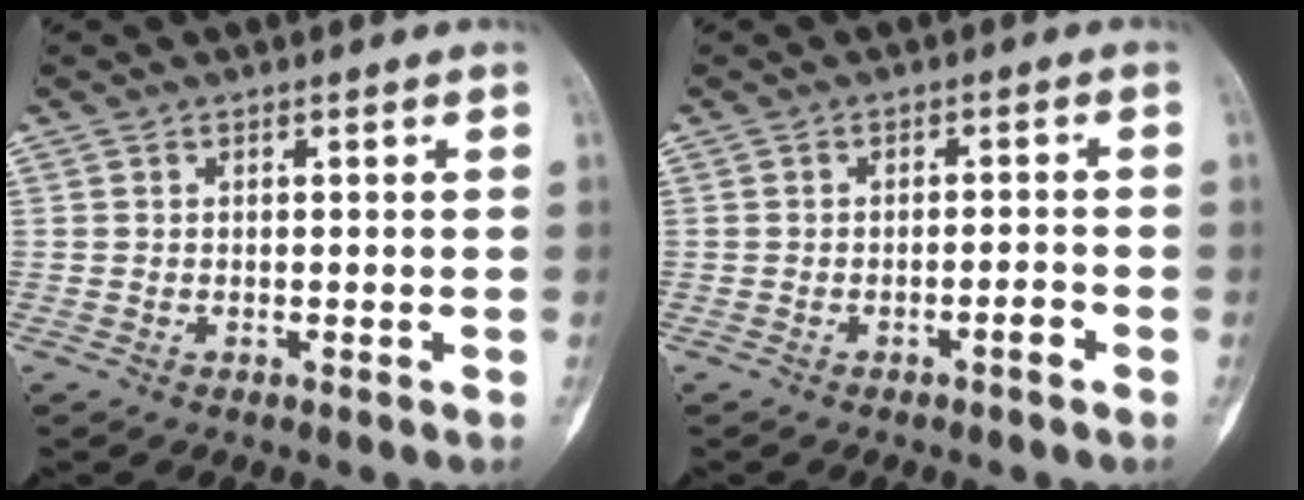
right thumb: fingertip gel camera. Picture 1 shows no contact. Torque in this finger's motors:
{"motor_torque": [-0.57, 0.24, 0.23, 0.09, 0.00]}